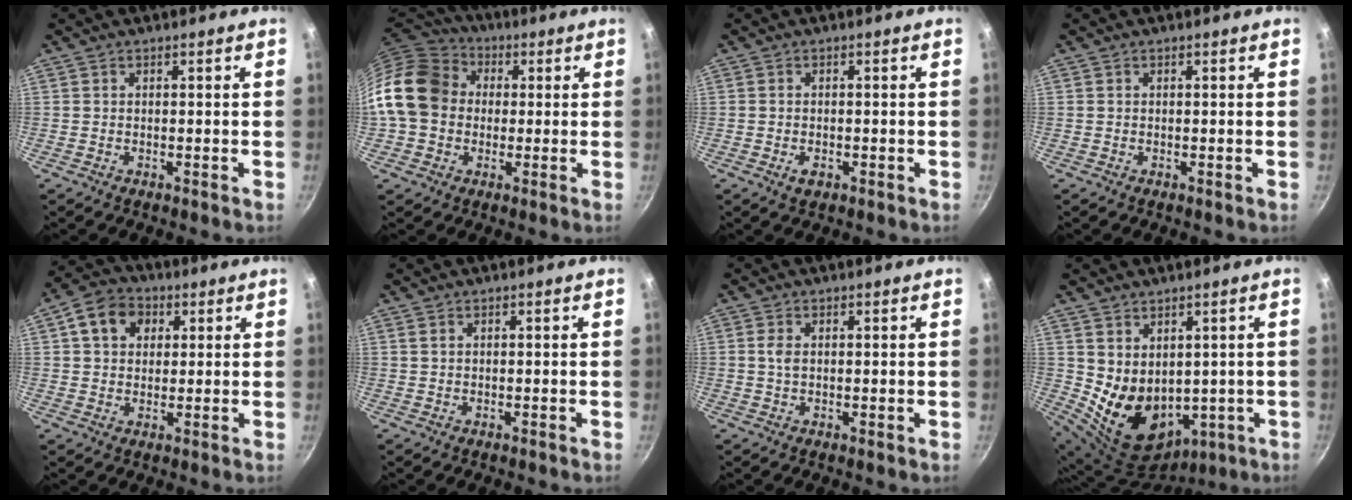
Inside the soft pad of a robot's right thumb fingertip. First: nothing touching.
{"total": 16.0, "force": [1.2, 13.2, 8.9], "torque": [-0.145, 0.034, 0.010]}
{"total": 2.1, "force": [-0.8, 1.3, 1.4], "torque": [-0.023, 0.000, -0.013]}
{"total": 0.0}
{"total": 8.6, "force": [2.8, 6.7, 4.5], "torque": [-0.054, 0.008, 0.034]}
{"total": 0.7, "force": [0.4, 0.5, 0.4], "torque": [-0.007, 0.001, 0.008]}
{"total": 2.1, "force": [0.5, 1.2, 1.7], "torque": [-0.031, 0.001, 0.009]}
{"total": 12.4, "force": [1.8, 9.5, 7.9], "torque": [-0.106, -0.027, 0.064]}